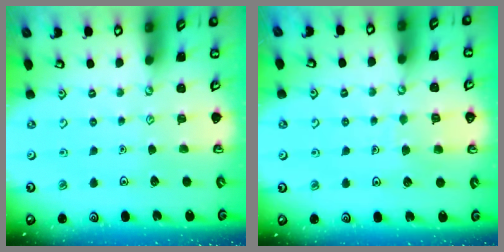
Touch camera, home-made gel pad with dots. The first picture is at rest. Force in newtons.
{"total": 5.1, "press": 5.1, "slide": 0.4}